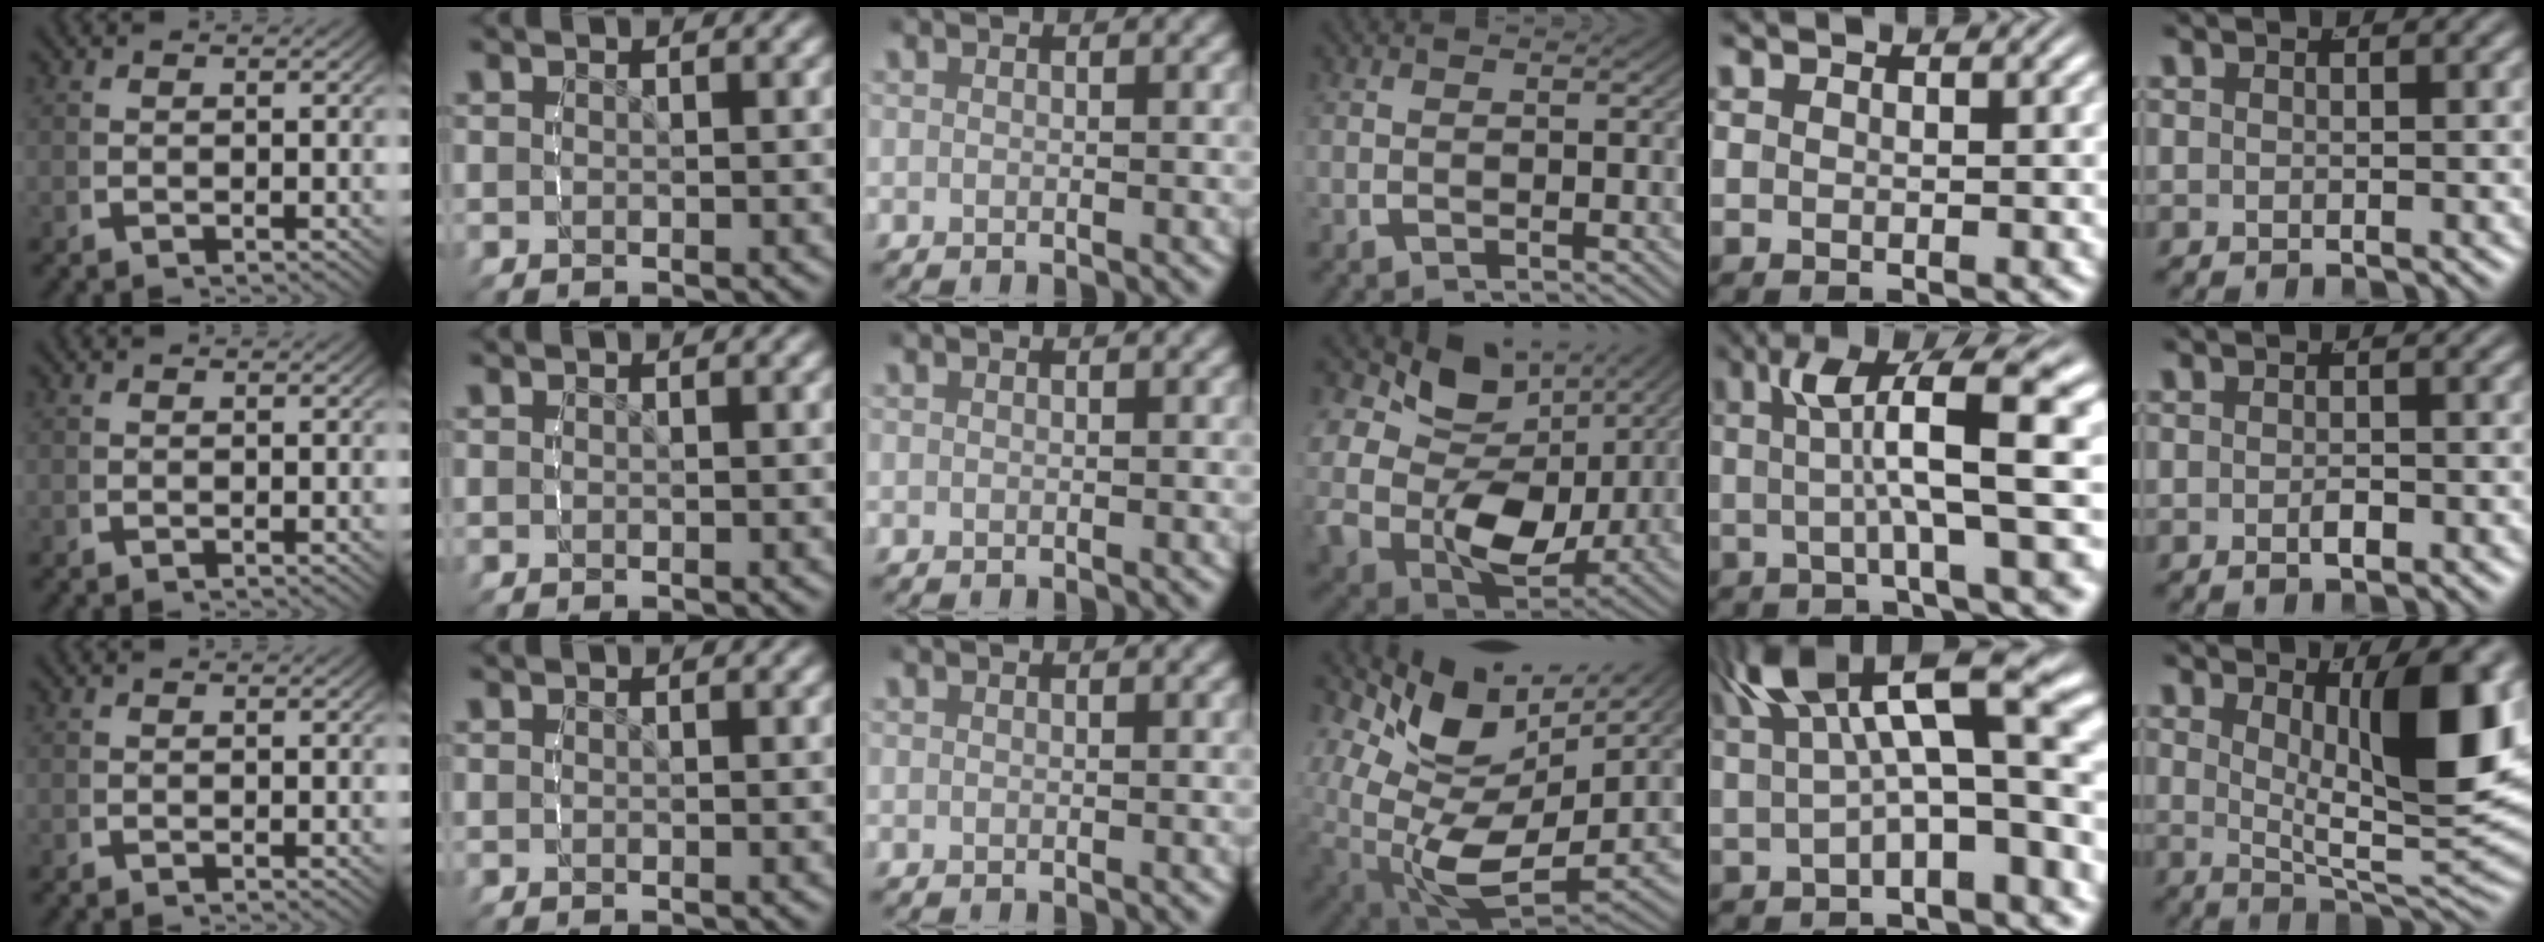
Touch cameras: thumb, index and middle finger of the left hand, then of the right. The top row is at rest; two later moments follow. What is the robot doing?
{"motion": "lift_and_place", "object": "stress ball aka squeeze ball"}